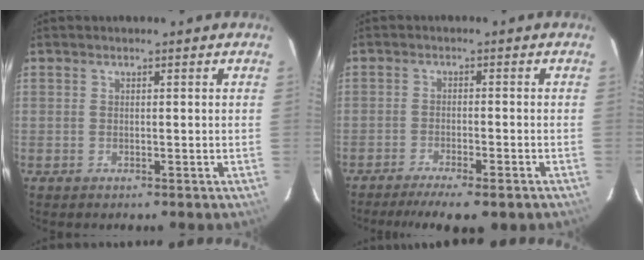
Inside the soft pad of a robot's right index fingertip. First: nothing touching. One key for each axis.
{"total": 9.5, "fx": -7.5, "fy": 1.6, "fz": 5.6, "tx": -0.121, "ty": -0.029, "tz": -0.116}